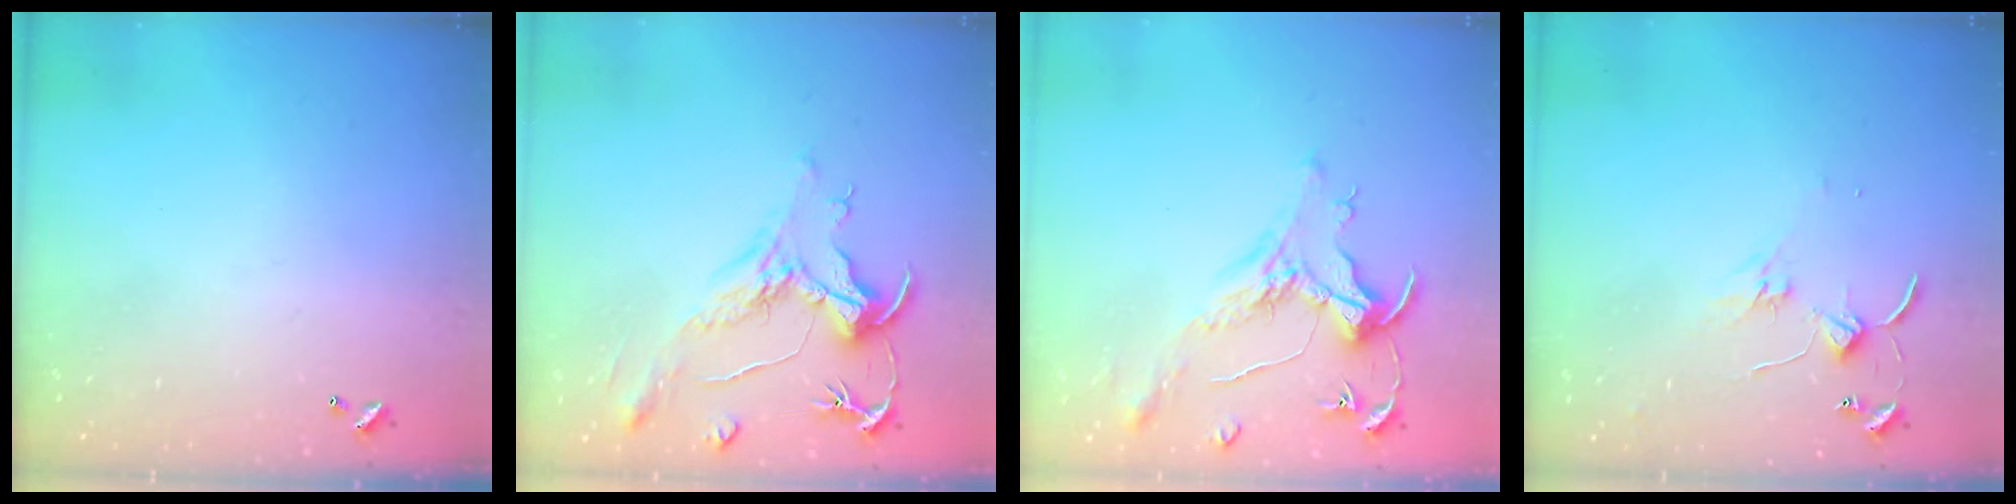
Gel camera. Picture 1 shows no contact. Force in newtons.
{"total": 2.2, "press": 1.7, "slide": 1.3}
{"total": 1.6, "press": 1.4, "slide": 0.7}
{"total": 1.4, "press": 1.3, "slide": 0.2}